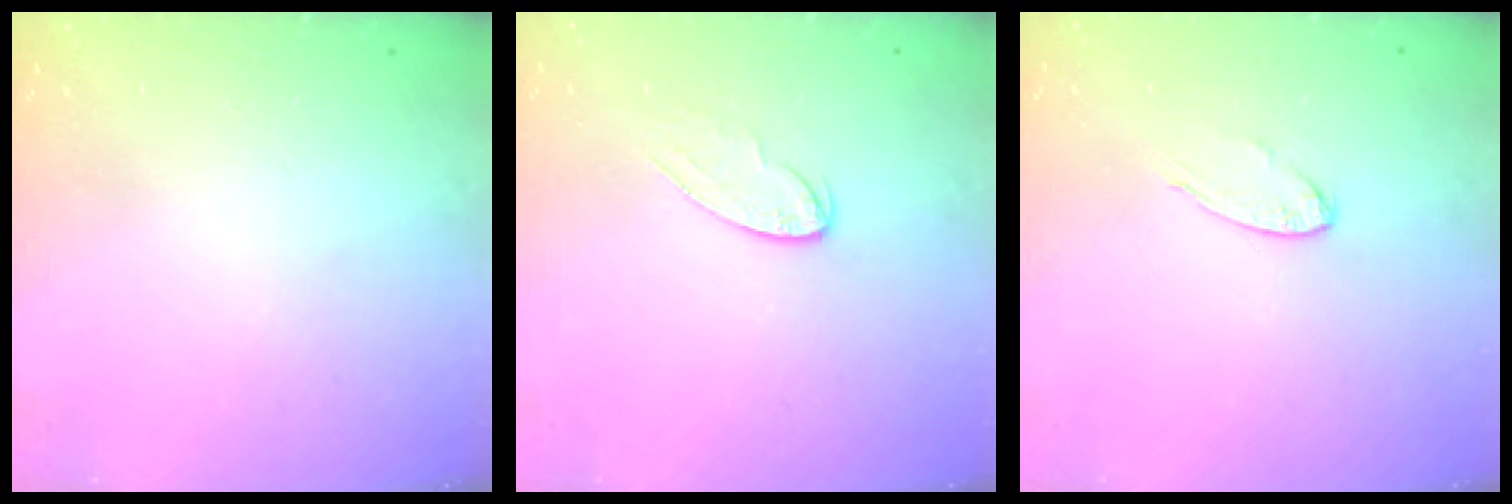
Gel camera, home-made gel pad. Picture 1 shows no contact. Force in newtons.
{"total": 6.5, "press": 6.5, "slide": 0.3}
{"total": 7.1, "press": 7.1, "slide": 0.5}